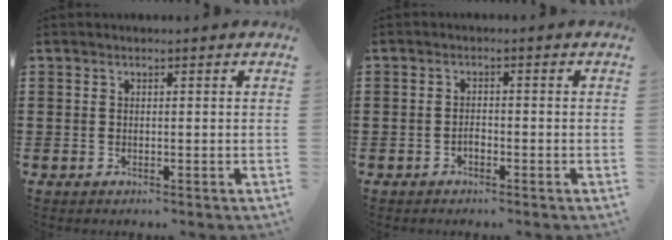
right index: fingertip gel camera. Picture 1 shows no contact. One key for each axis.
{"total": 1.3, "fx": -0.8, "fy": 0.5, "fz": 0.9, "tx": -0.019, "ty": 0.000, "tz": -0.015}